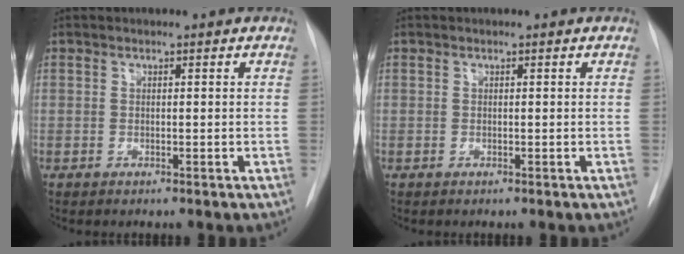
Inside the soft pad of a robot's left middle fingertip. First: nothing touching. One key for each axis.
{"total": 0.0}